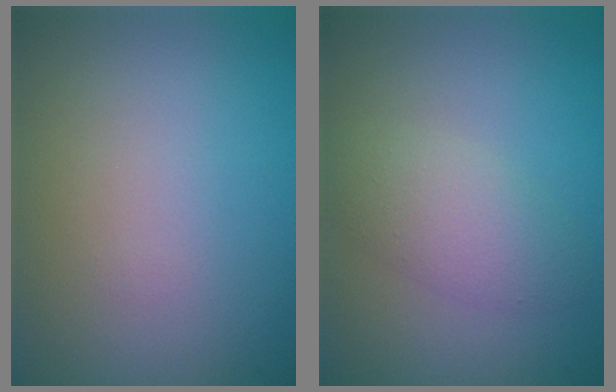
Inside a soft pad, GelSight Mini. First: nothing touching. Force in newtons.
{"total": 3.0, "press": 3.0, "slide": 0.1}